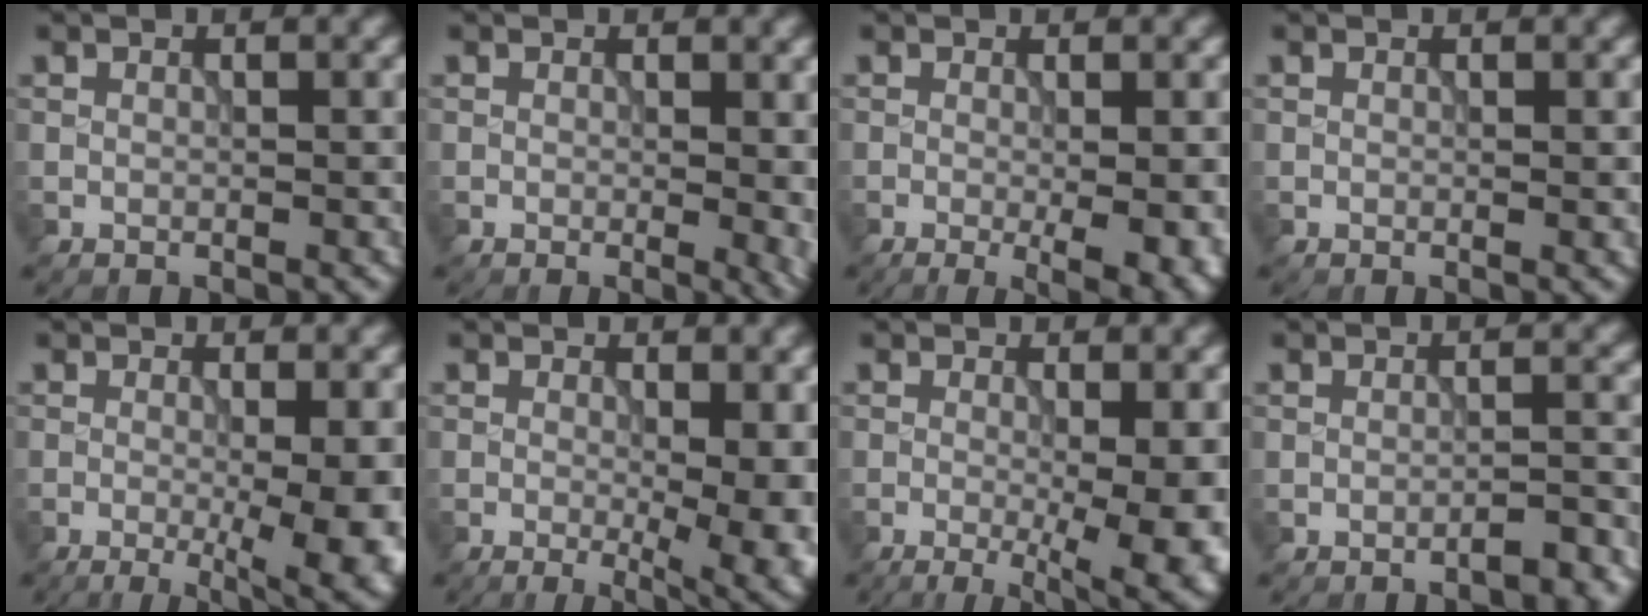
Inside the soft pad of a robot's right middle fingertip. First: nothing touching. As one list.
[{"total": 3.2, "force": [0.0, 1.1, 3.0], "torque": [-0.030, -0.007, 0.000]}, {"total": 5.2, "force": [-1.3, 1.2, 4.8], "torque": [-0.066, -0.018, -0.012]}, {"total": 0.0}, {"total": 7.1, "force": [-1.3, 1.8, 6.8], "torque": [-0.088, -0.019, -0.012]}, {"total": 7.6, "force": [-0.6, 3.2, 6.8], "torque": [-0.064, -0.007, -0.010]}, {"total": 7.8, "force": [-1.3, 2.4, 7.3], "torque": [-0.083, -0.015, -0.017]}, {"total": 2.3, "force": [-1.8, 0.5, 1.4], "torque": [-0.013, 0.007, -0.028]}]